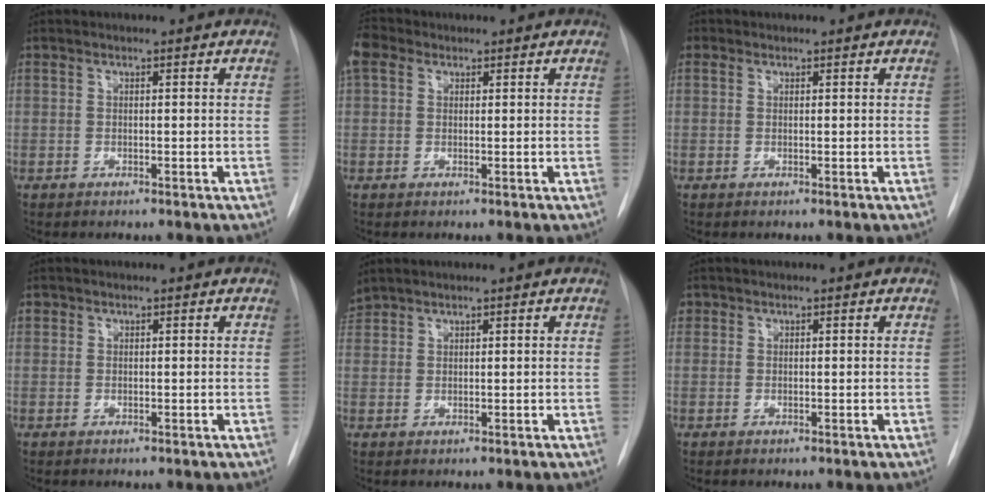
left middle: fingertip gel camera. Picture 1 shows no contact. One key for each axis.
{"total": 3.7, "fx": 1.8, "fy": 2.7, "fz": 1.7, "tx": -0.049, "ty": 0.025, "tz": 0.037}
{"total": 0.7, "fx": 0.4, "fy": 0.6, "fz": 0.1, "tx": 0.005, "ty": 0.003, "tz": 0.003}
{"total": 0.7, "fx": 0.3, "fy": 0.6, "fz": 0.1, "tx": 0.006, "ty": 0.005, "tz": 0.004}
{"total": 2.1, "fx": 2.1, "fy": 0.5, "fz": -0.1, "tx": -0.003, "ty": 0.015, "tz": 0.044}
{"total": 1.0, "fx": 0.4, "fy": 0.9, "fz": 0.1, "tx": 0.007, "ty": 0.007, "tz": 0.005}